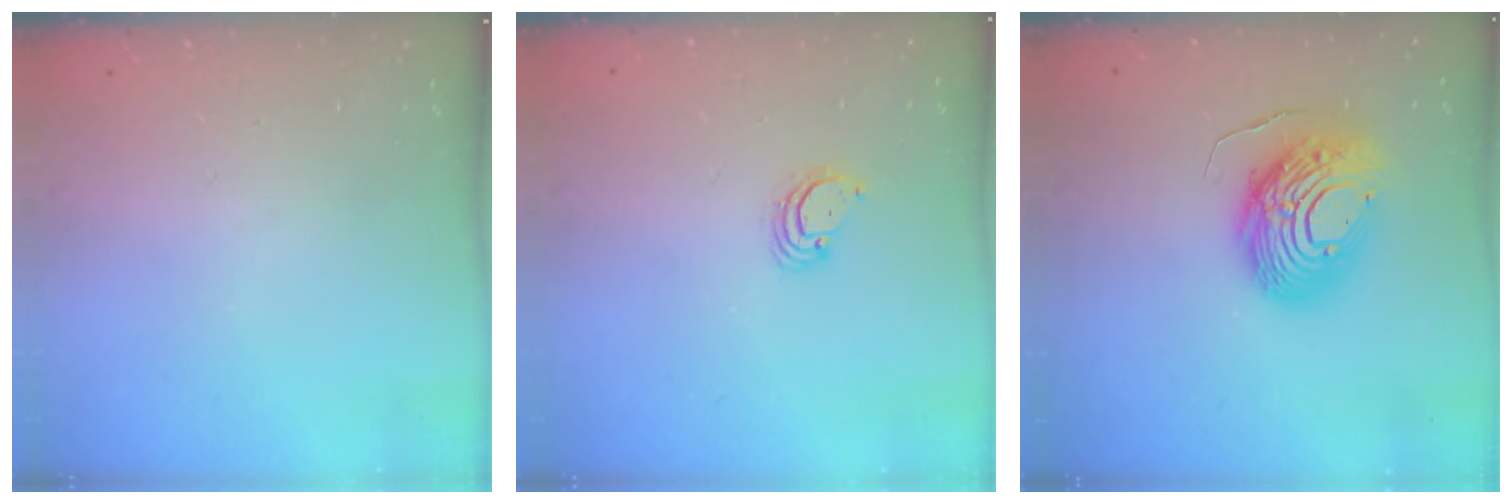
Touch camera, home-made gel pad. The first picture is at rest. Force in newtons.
{"total": 3.4, "press": 3.4, "slide": 0.1}
{"total": 14.3, "press": 14.3, "slide": 1.4}